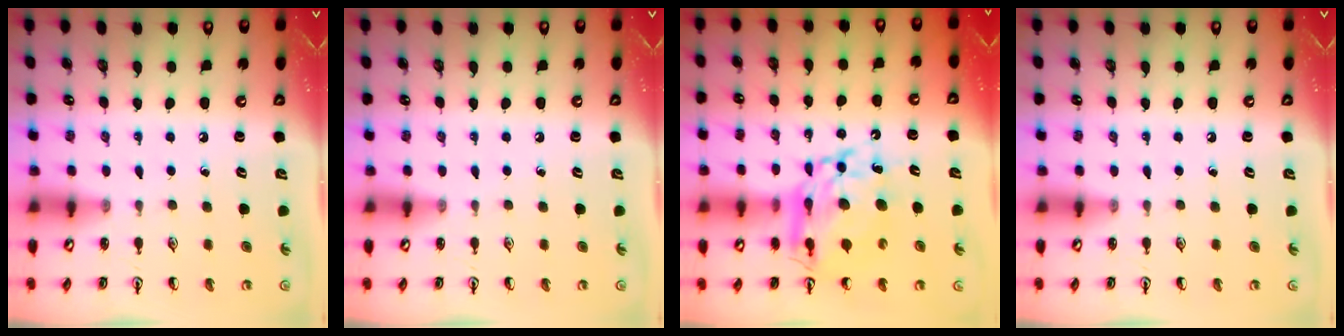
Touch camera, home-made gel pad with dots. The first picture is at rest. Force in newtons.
{"total": 0.0}
{"total": 14.9, "press": 14.8, "slide": 1.8}
{"total": 0.0}